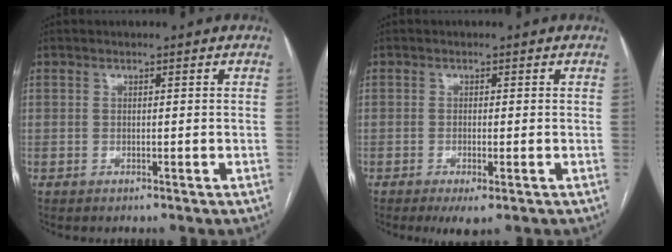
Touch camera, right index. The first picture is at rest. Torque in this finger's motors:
{"motor_torque": [0.35, -0.06, 0.20, 0.04]}